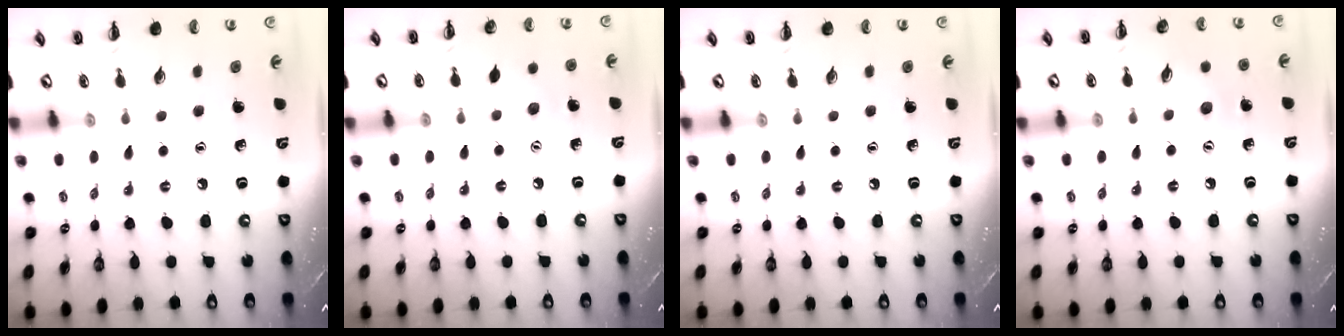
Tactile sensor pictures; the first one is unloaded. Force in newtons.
{"total": 2.8, "press": 2.8, "slide": 0.7}
{"total": 0.0}
{"total": 6.2, "press": 6.2, "slide": 1.1}